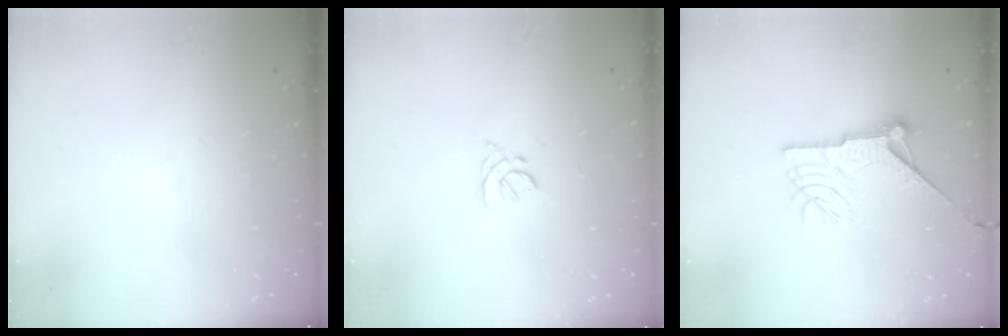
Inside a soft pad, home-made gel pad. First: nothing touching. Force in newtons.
{"total": 2.0, "press": 1.9, "slide": 0.6}
{"total": 12.6, "press": 12.6, "slide": 0.4}